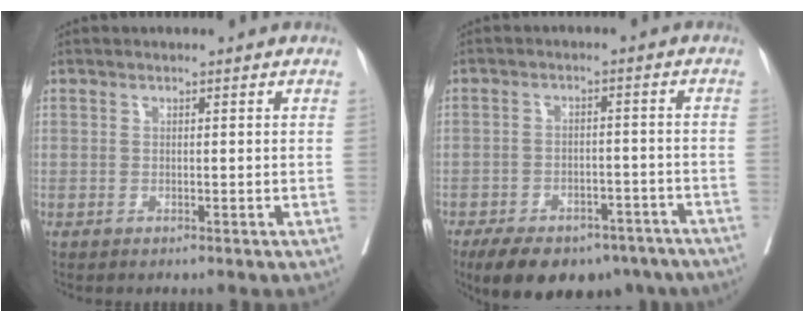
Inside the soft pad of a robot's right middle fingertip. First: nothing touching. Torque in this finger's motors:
{"motor_torque": [1.10, -1.04, 0.25, 0.05]}